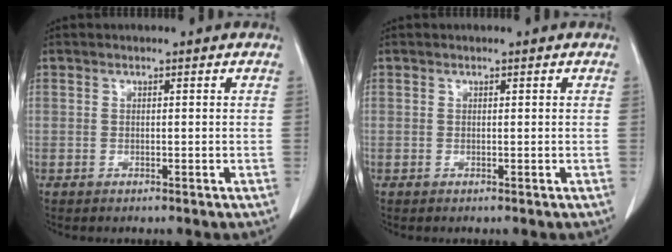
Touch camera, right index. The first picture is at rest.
{"total": 0.0}